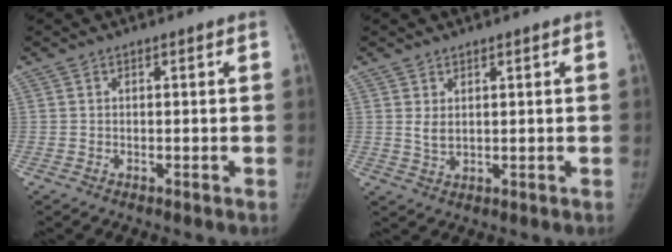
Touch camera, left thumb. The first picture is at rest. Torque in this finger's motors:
{"motor_torque": [0.14, 1.12, 0.11, -0.51, 0.22]}